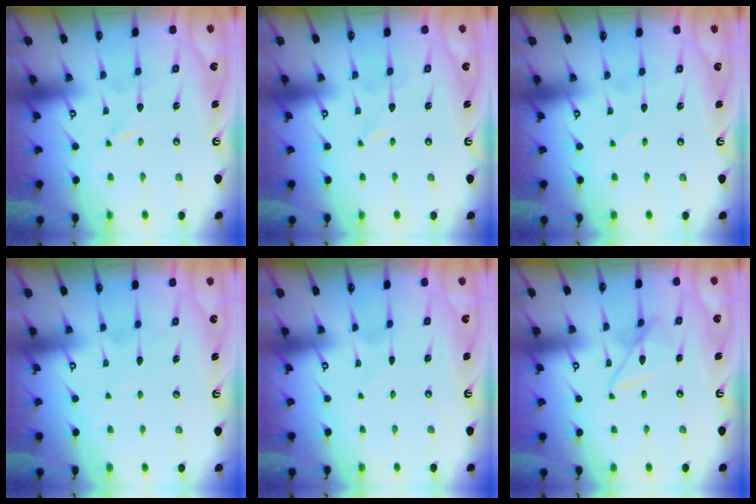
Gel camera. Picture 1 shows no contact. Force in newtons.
{"total": 0.0}
{"total": 0.9, "press": 0.9, "slide": 0.2}
{"total": 3.9, "press": 3.8, "slide": 0.4}
{"total": 1.6, "press": 1.6, "slide": 0.2}
{"total": 8.9, "press": 8.9, "slide": 0.6}